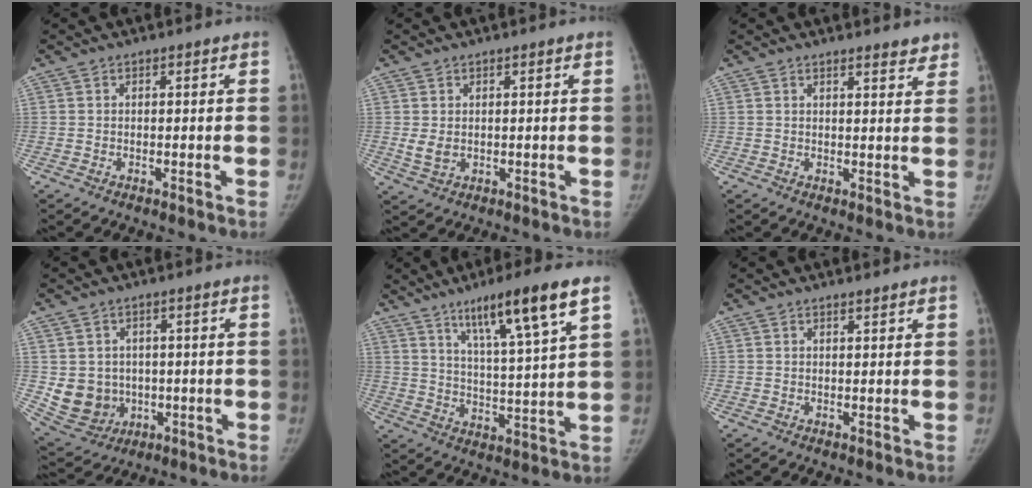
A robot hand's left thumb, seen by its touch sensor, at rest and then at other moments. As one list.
[{"total": 2.9, "force": [0.4, 2.1, 1.9], "torque": [-0.033, -0.010, 0.016]}, {"total": 3.8, "force": [3.4, 1.1, 1.4], "torque": [0.001, -0.020, 0.037]}, {"total": 9.1, "force": [-0.3, 8.3, 3.8], "torque": [-0.037, -0.003, 0.019]}, {"total": 14.1, "force": [8.1, 0.9, 11.4], "torque": [-0.191, -0.037, 0.136]}, {"total": 0.8, "force": [0.8, 0.1, 0.2], "torque": [-0.004, -0.007, 0.013]}]